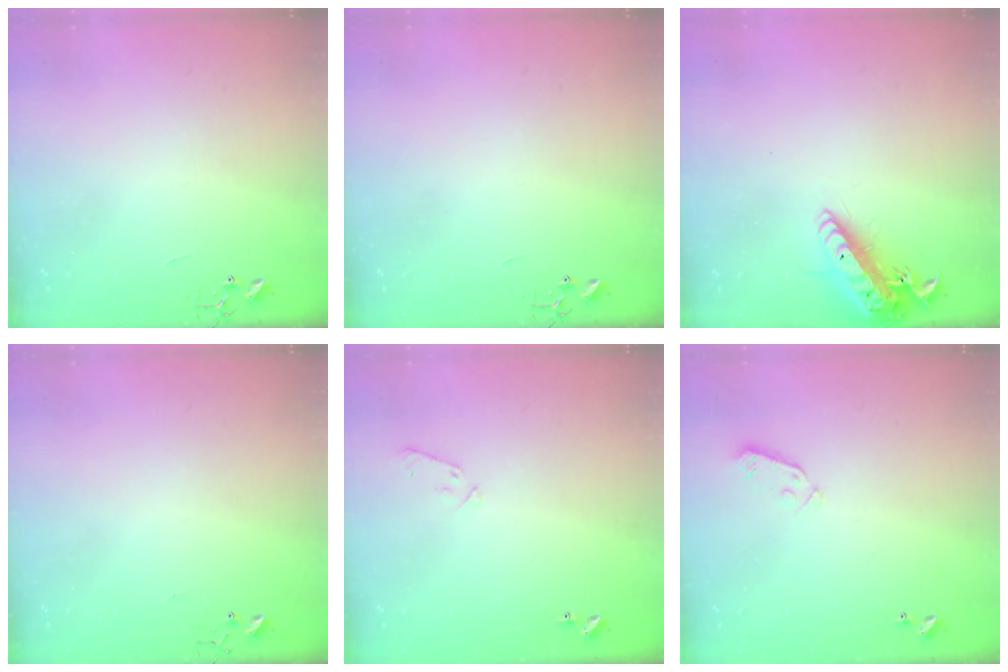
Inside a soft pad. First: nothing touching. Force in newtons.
{"total": 0.0}
{"total": 16.4, "press": 16.1, "slide": 3.0}
{"total": 3.6, "press": 3.6, "slide": 0.4}
{"total": 6.7, "press": 6.7, "slide": 1.0}
{"total": 3.8, "press": 3.7, "slide": 0.8}